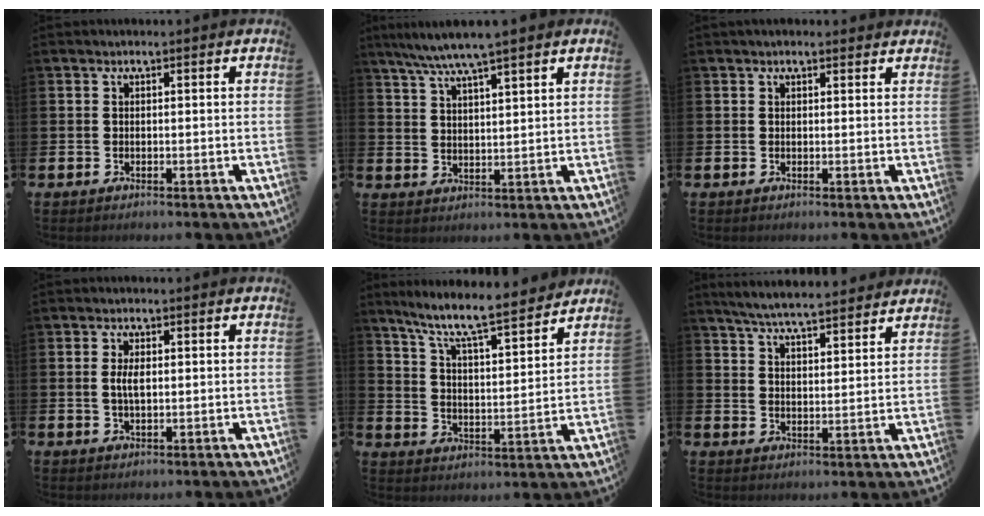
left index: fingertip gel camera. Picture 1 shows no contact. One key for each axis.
{"total": 6.2, "fx": 5.6, "fy": -0.1, "fz": 2.7, "tx": -0.072, "ty": -0.019, "tz": 0.101}
{"total": 1.1, "fx": 1.0, "fy": 0.4, "fz": 0.3, "tx": 0.002, "ty": 0.002, "tz": 0.017}
{"total": 2.8, "fx": 0.4, "fy": 1.2, "fz": 2.5, "tx": -0.042, "ty": 0.003, "tz": 0.002}
{"total": 8.6, "fx": 7.8, "fy": 0.6, "fz": 3.5, "tx": -0.095, "ty": -0.059, "tz": 0.130}
{"total": 6.0, "fx": 5.9, "fy": 0.3, "fz": 1.3, "tx": -0.041, "ty": -0.036, "tz": 0.103}